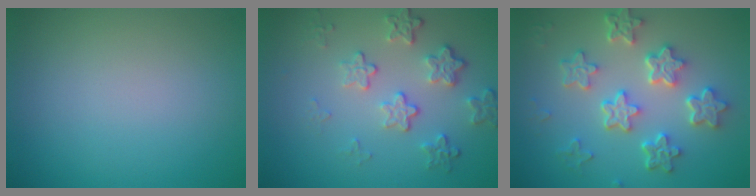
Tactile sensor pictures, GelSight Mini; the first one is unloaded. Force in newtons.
{"total": 4.0, "press": 3.1, "slide": 2.5}
{"total": 5.8, "press": 4.6, "slide": 3.6}